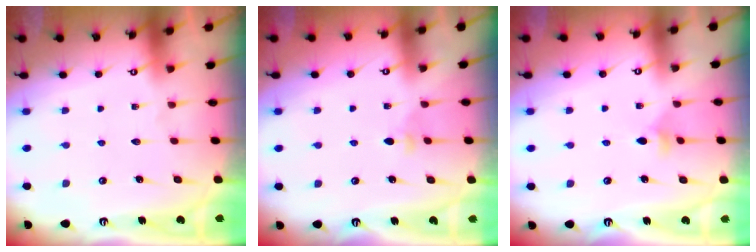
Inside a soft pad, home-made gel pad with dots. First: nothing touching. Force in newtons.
{"total": 2.8, "press": 2.7, "slide": 0.8}
{"total": 3.5, "press": 3.3, "slide": 0.9}